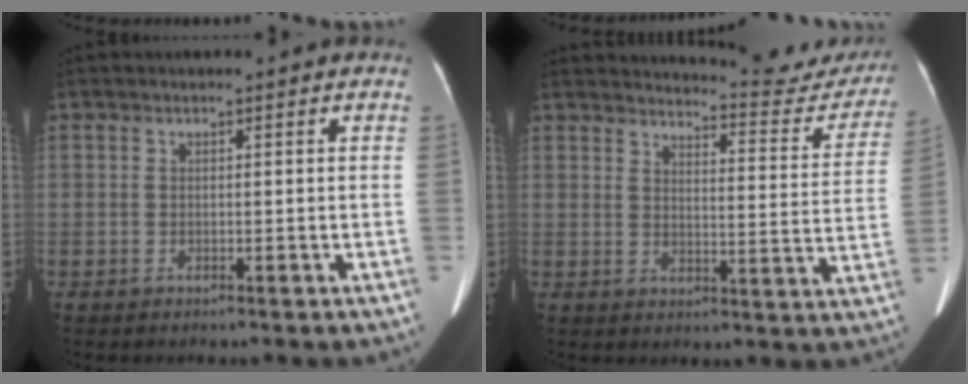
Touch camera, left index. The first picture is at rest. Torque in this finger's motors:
{"motor_torque": [0.10, -0.72, -0.05, -0.01]}